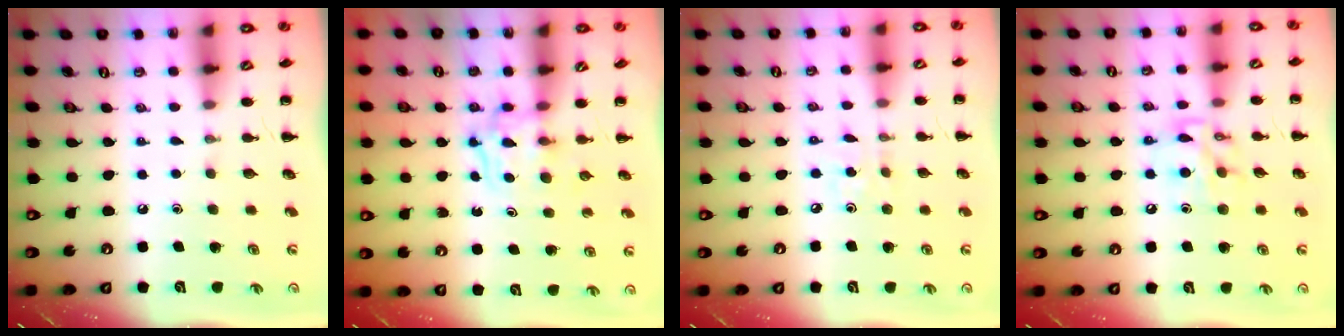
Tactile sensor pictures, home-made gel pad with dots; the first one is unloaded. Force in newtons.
{"total": 3.9, "press": 3.9, "slide": 0.3}
{"total": 3.0, "press": 2.8, "slide": 1.1}
{"total": 10.4, "press": 10.3, "slide": 1.1}